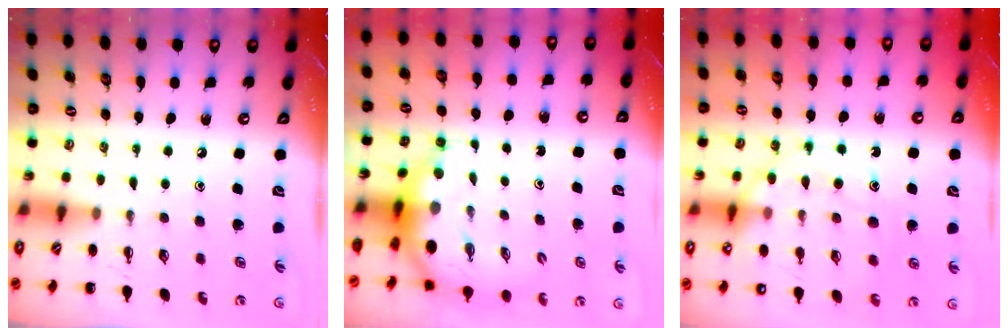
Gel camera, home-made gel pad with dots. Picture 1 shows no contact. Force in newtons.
{"total": 7.5, "press": 7.3, "slide": 1.9}
{"total": 15.9, "press": 15.9, "slide": 1.2}